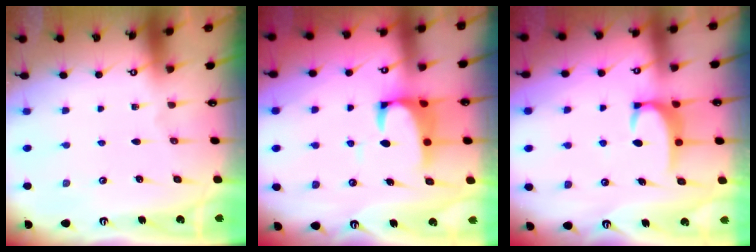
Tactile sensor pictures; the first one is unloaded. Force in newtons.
{"total": 4.3, "press": 4.2, "slide": 1.1}
{"total": 3.5, "press": 3.5, "slide": 0.5}